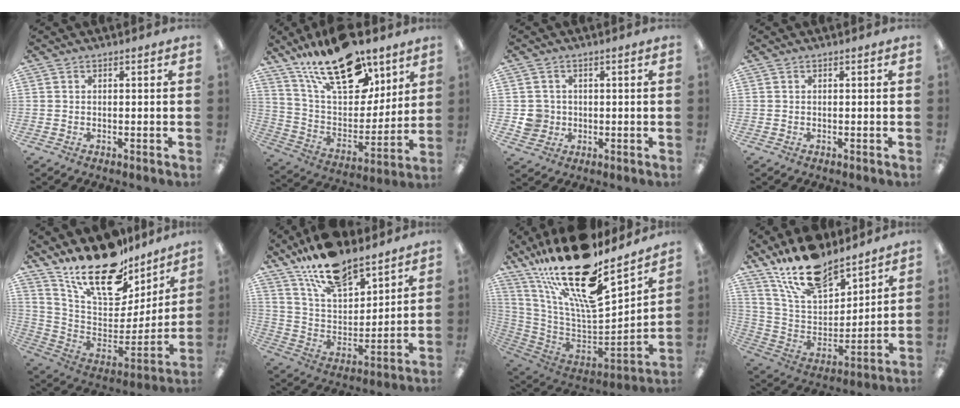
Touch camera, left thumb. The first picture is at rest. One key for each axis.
{"total": 24.1, "fx": 16.0, "fy": 11.4, "fz": 14.0, "tx": -0.243, "ty": -0.089, "tz": 0.278}
{"total": 4.7, "fx": 0.0, "fy": 4.6, "fz": 0.8, "tx": -0.016, "ty": 0.010, "tz": 0.003}
{"total": 0.0}
{"total": 22.7, "fx": 17.6, "fy": 8.9, "fz": 11.3, "tx": -0.192, "ty": -0.123, "tz": 0.308}
{"total": 16.4, "fx": 13.1, "fy": 6.4, "fz": 7.5, "tx": -0.140, "ty": -0.074, "tz": 0.236}
{"total": 25.5, "fx": 17.2, "fy": 8.2, "fz": 16.8, "tx": -0.301, "ty": -0.129, "tz": 0.293}
{"total": 18.4, "fx": 14.7, "fy": 7.6, "fz": 8.1, "tx": -0.162, "ty": -0.085, "tz": 0.265}